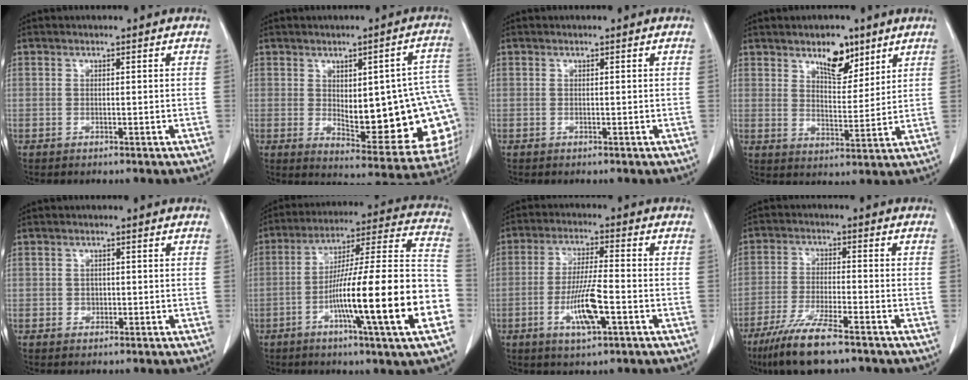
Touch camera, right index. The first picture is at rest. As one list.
[{"total": 20.4, "force": [-1.1, 6.3, 19.4], "torque": [-0.171, 0.023, 0.017]}, {"total": 0.0}, {"total": 7.0, "force": [4.7, 3.1, 4.2], "torque": [-0.064, -0.003, 0.079]}, {"total": 1.0, "force": [0.0, 0.9, 0.4], "torque": [-0.002, 0.004, 0.004]}, {"total": 23.2, "force": [-7.2, 0.0, 22.0], "torque": [-0.298, 0.000, -0.119]}, {"total": 8.3, "force": [-2.8, 1.1, 7.8], "torque": [-0.148, -0.006, -0.049]}, {"total": 9.9, "force": [-7.2, 1.2, 6.7], "torque": [-0.127, -0.026, -0.127]}]